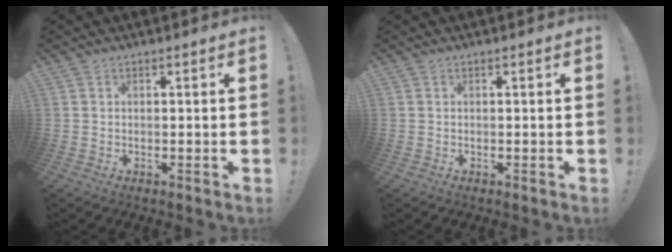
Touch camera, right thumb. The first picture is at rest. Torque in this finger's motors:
{"motor_torque": [0.00, 0.00, -0.16, 0.16, 0.03]}